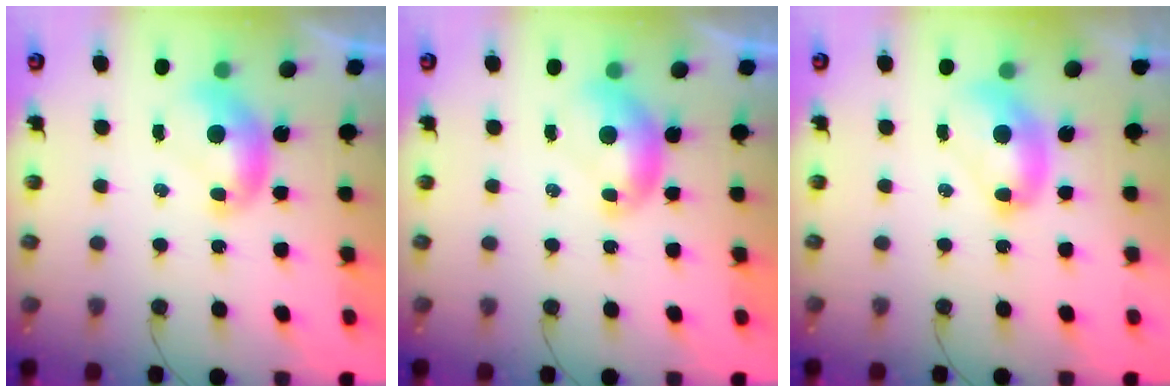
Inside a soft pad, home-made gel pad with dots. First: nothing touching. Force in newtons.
{"total": 0.0}
{"total": 2.7, "press": 2.7, "slide": 0.1}